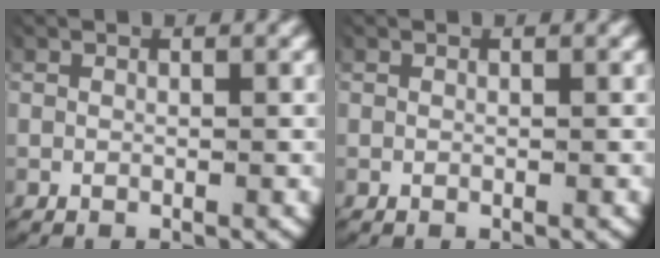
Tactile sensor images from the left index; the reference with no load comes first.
{"total": 0.0}